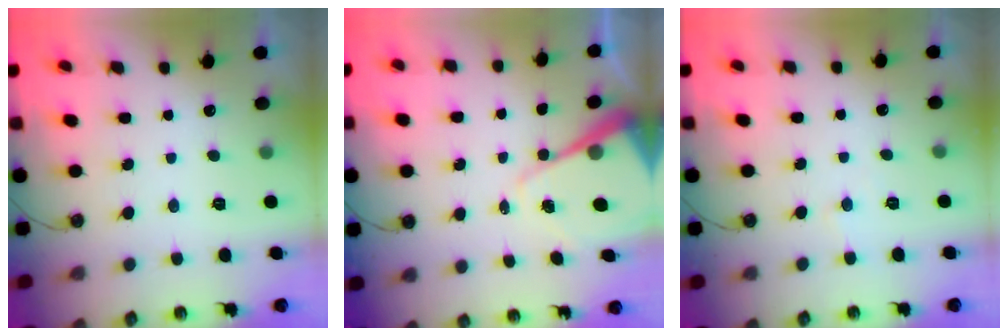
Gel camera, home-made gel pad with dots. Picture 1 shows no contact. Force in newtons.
{"total": 11.4, "press": 11.4, "slide": 1.0}
{"total": 3.2, "press": 3.1, "slide": 0.5}